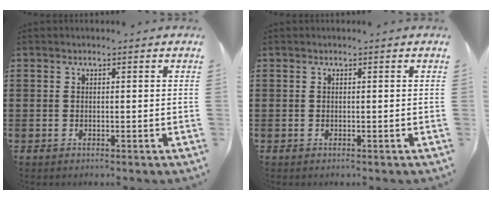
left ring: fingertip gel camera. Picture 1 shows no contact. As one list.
[{"total": 0.0}]